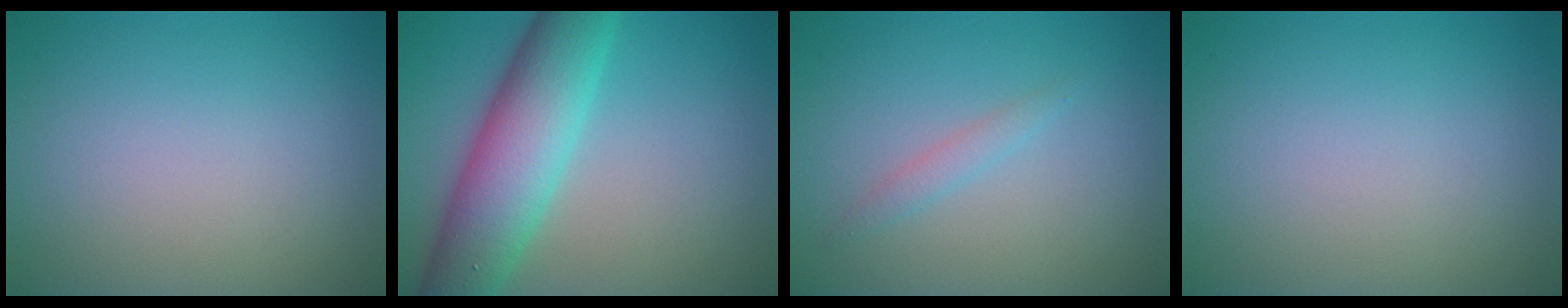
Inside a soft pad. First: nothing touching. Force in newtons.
{"total": 8.7, "press": 8.7, "slide": 0.1}
{"total": 1.2, "press": 1.2, "slide": 0.1}
{"total": 0.0}